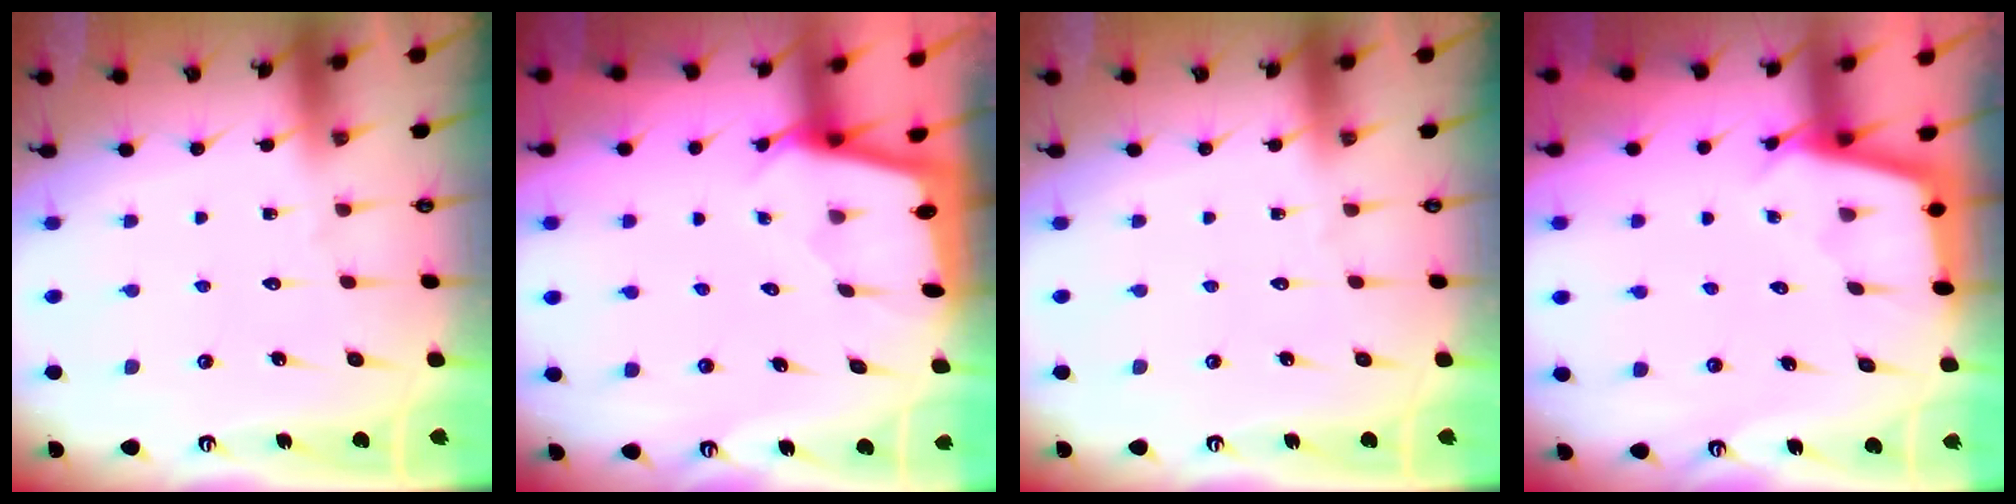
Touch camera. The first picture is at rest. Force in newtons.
{"total": 1.8, "press": 1.8, "slide": 0.2}
{"total": 0.0}
{"total": 2.8, "press": 2.8, "slide": 0.3}